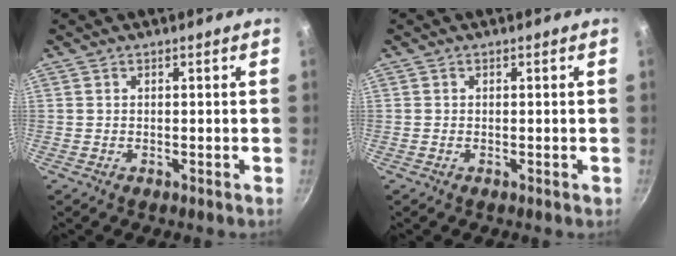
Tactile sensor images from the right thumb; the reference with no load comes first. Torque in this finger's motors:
{"motor_torque": [0.36, 0.52, -0.26, 0.11, 0.05]}